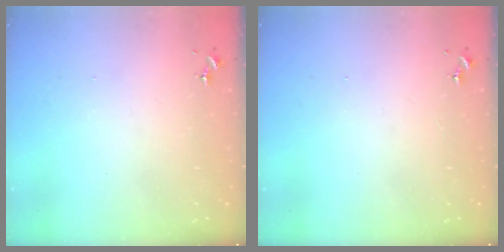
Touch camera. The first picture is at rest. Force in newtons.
{"total": 0.0}